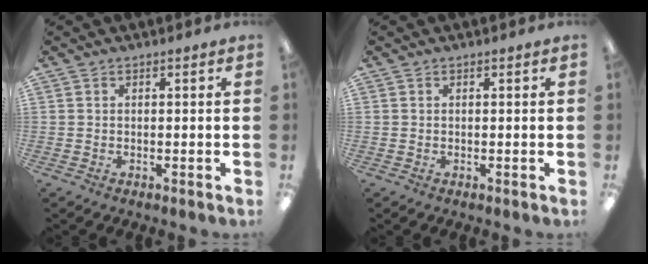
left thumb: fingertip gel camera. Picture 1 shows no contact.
{"total": 0.0}